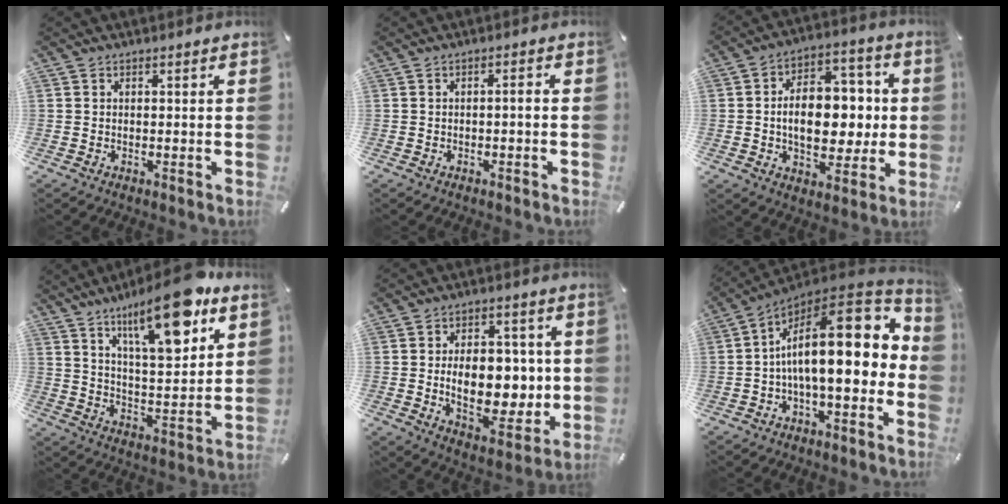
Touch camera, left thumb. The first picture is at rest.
{"total": 1.5, "force": [-0.6, 0.3, 1.4], "torque": [-0.025, 0.002, -0.012]}
{"total": 15.4, "force": [-0.2, 10.7, 11.0], "torque": [-0.168, 0.007, 0.002]}
{"total": 18.0, "force": [11.4, 6.0, 12.6], "torque": [-0.194, -0.057, 0.183]}
{"total": 15.3, "force": [0.0, 9.7, 11.9], "torque": [-0.173, -0.005, 0.005]}
{"total": 20.7, "force": [1.9, 7.8, 19.1], "torque": [-0.320, -0.034, 0.027]}